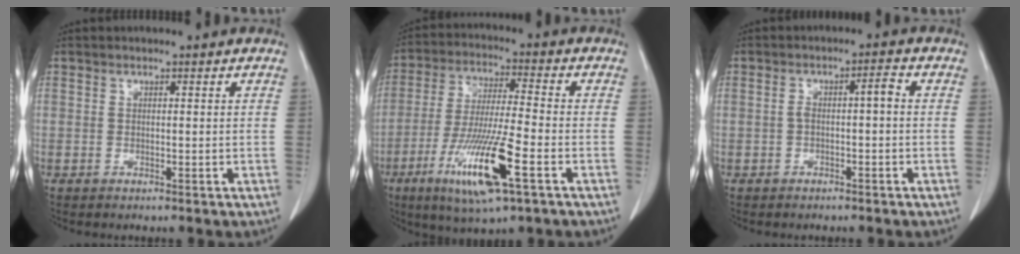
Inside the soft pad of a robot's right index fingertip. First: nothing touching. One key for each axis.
{"total": 14.3, "fx": -6.0, "fy": 1.1, "fz": 12.9, "tx": -0.257, "ty": -0.029, "tz": -0.105}
{"total": 2.9, "fx": -0.3, "fy": 0.6, "fz": 2.8, "tx": -0.050, "ty": 0.015, "tz": -0.004}